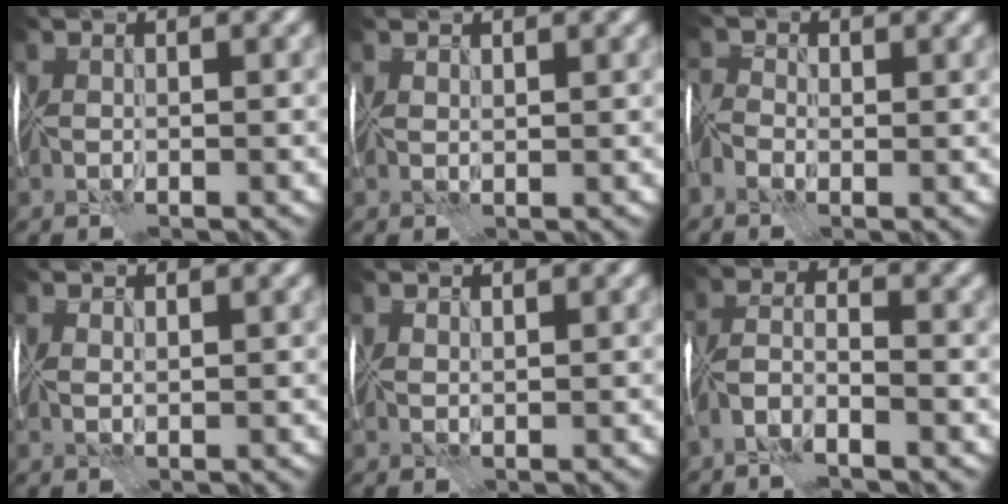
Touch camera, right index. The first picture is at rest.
{"total": 1.2, "force": [1.1, 0.3, 0.1], "torque": [-0.004, 0.005, 0.019]}
{"total": 3.2, "force": [-1.2, 2.1, 2.1], "torque": [-0.044, 0.002, -0.030]}
{"total": 1.1, "force": [1.0, 0.2, 0.4], "torque": [-0.010, 0.004, 0.019]}
{"total": 1.2, "force": [1.2, 0.2, 0.1], "torque": [-0.004, 0.005, 0.022]}
{"total": 2.9, "force": [-2.0, 0.4, 2.0], "torque": [-0.044, 0.006, -0.052]}